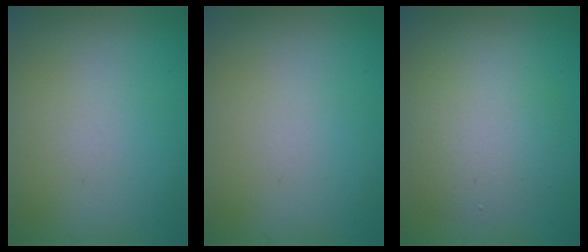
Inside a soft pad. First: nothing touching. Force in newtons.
{"total": 0.0}
{"total": 4.3, "press": 4.3, "slide": 0.3}